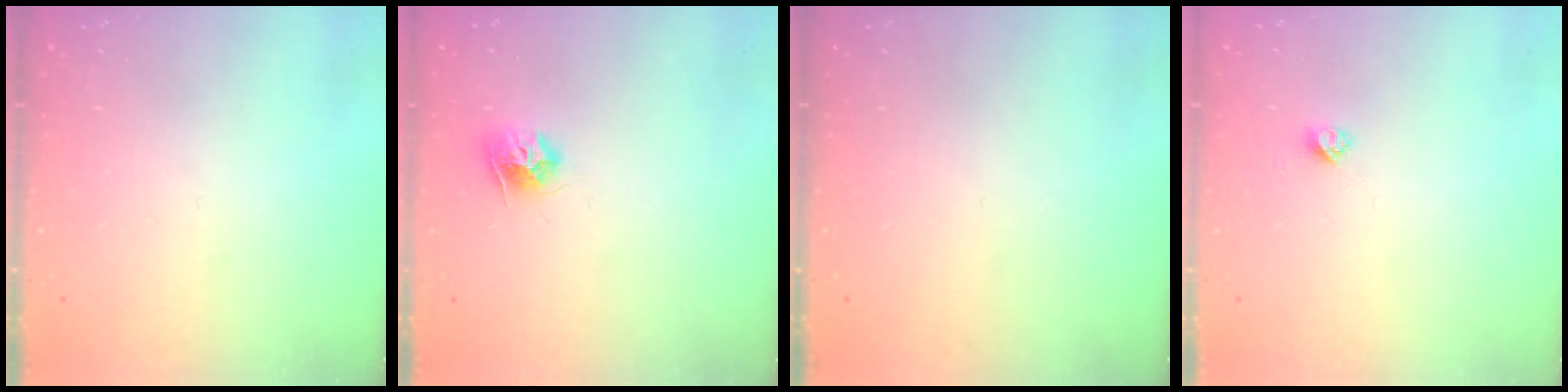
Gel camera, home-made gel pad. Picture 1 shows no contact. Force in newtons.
{"total": 8.7, "press": 8.6, "slide": 0.4}
{"total": 0.0}
{"total": 2.7, "press": 2.6, "slide": 0.3}